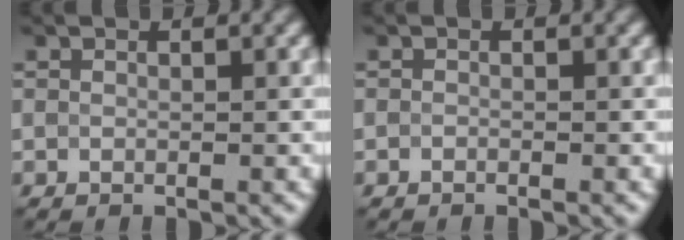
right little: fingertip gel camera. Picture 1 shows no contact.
{"total": 1.1, "force": [-1.0, -0.3, -0.4], "torque": [0.003, -0.003, -0.012]}